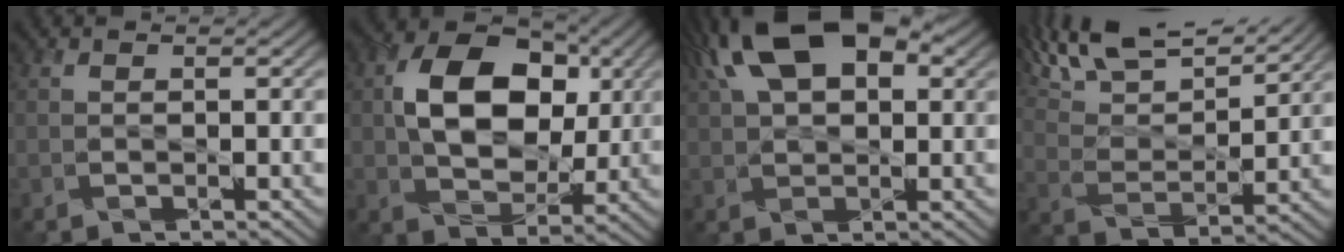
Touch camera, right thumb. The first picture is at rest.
{"total": 11.5, "force": [2.2, 7.9, 8.2], "torque": [-0.151, 0.008, 0.032]}
{"total": 15.6, "force": [6.8, 8.1, 11.5], "torque": [-0.222, 0.043, 0.096]}
{"total": 14.3, "force": [11.2, 4.2, 7.9], "torque": [-0.187, 0.010, 0.181]}